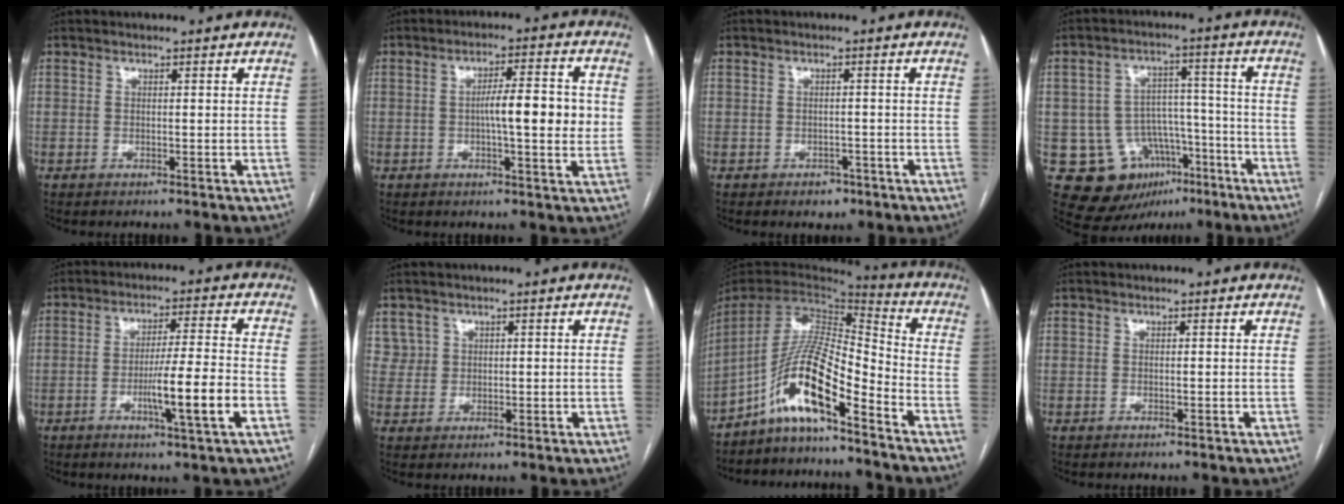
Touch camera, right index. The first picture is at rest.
{"total": 8.5, "force": [0.0, 1.3, 8.4], "torque": [-0.128, 0.011, -0.002]}
{"total": 2.4, "force": [-1.5, 1.7, 0.8], "torque": [-0.008, 0.004, -0.014]}
{"total": 14.1, "force": [-6.6, 11.0, 6.1], "torque": [-0.095, 0.047, -0.085]}
{"total": 9.6, "force": [-3.3, -0.5, 9.0], "torque": [-0.148, -0.010, -0.058]}
{"total": 2.5, "force": [1.3, 2.1, -0.3], "torque": [0.021, 0.004, 0.017]}
{"total": 12.2, "force": [-7.8, 1.7, 9.2], "torque": [-0.175, 0.016, -0.143]}
{"total": 0.0}